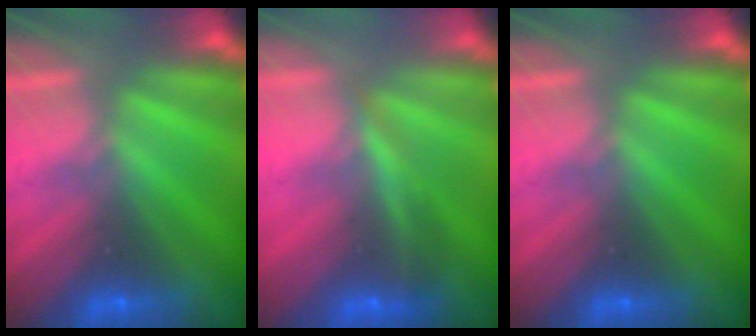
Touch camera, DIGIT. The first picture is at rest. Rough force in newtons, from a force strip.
{"total": 3.9}
{"total": 0.0}